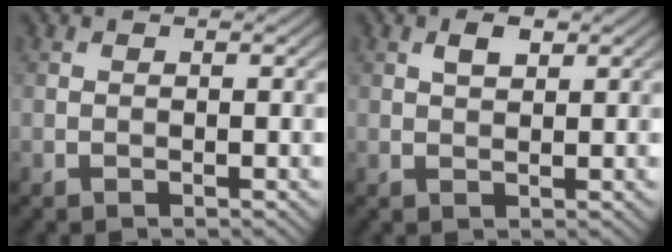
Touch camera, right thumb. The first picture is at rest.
{"total": 2.2, "force": [1.0, 1.1, 1.6], "torque": [-0.029, 0.003, 0.017]}